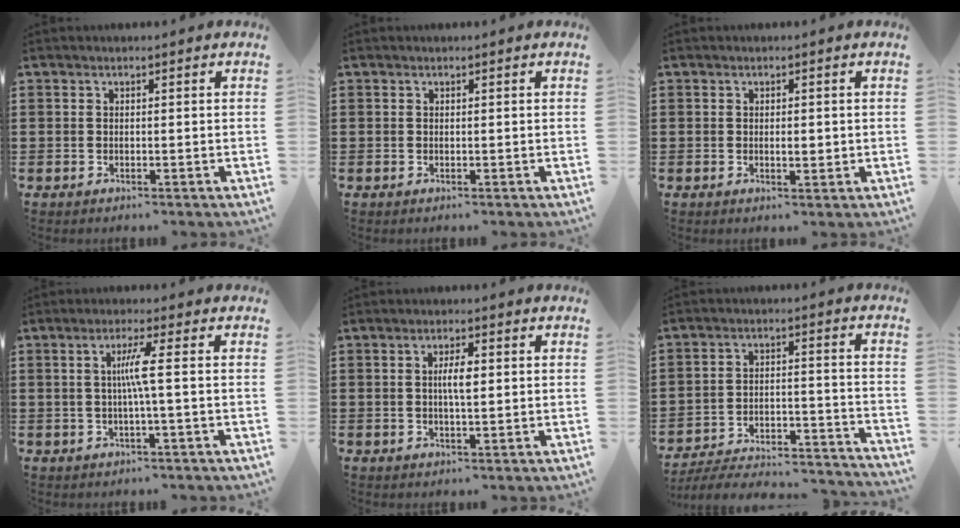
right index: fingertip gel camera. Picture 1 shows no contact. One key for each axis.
{"total": 0.0}
{"total": 1.9, "fx": -0.1, "fy": 0.6, "fz": 1.8, "tx": -0.034, "ty": 0.000, "tz": -0.002}
{"total": 4.3, "fx": 0.0, "fy": -0.5, "fz": 4.2, "tx": -0.080, "ty": -0.005, "tz": -0.007}
{"total": 3.5, "fx": 0.4, "fy": 0.9, "fz": 3.4, "tx": -0.066, "ty": 0.003, "tz": 0.003}
{"total": 4.3, "fx": -4.0, "fy": 0.6, "fz": 1.4, "tx": -0.034, "ty": -0.010, "tz": -0.088}